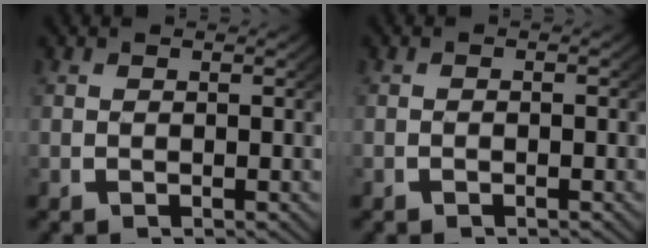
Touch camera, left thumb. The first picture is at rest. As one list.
[{"total": 0.6, "force": [-0.5, 0.0, 0.4], "torque": [-0.005, 0.005, -0.013]}]